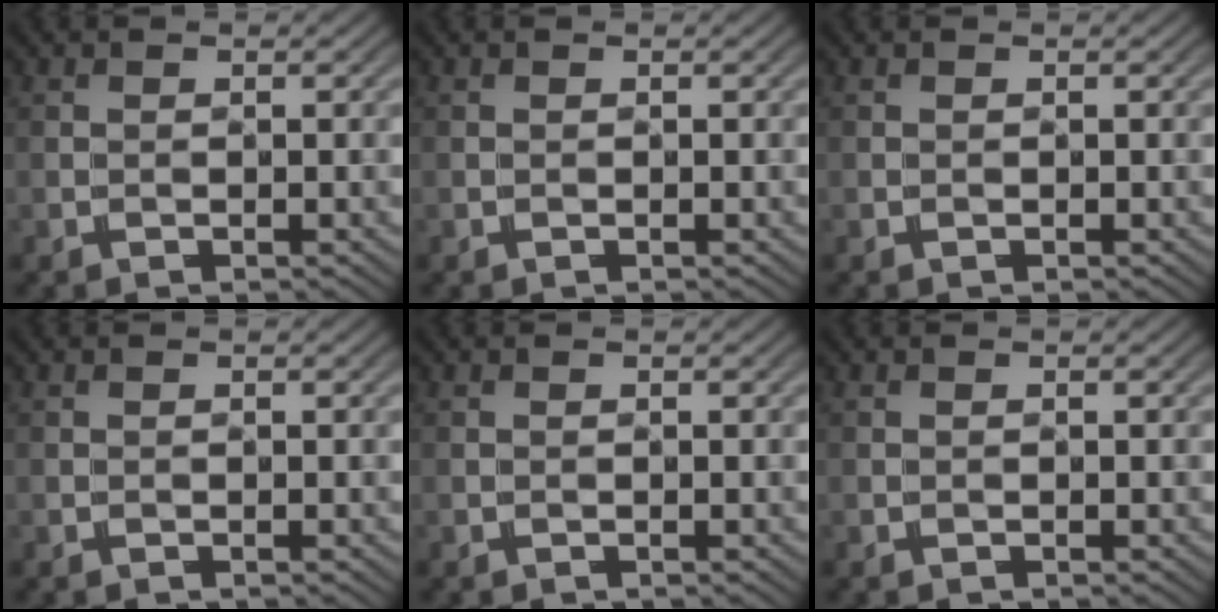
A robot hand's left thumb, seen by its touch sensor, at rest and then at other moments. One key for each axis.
{"total": 0.0}
{"total": 0.0}
{"total": 0.0}
{"total": 0.0}
{"total": 0.0}